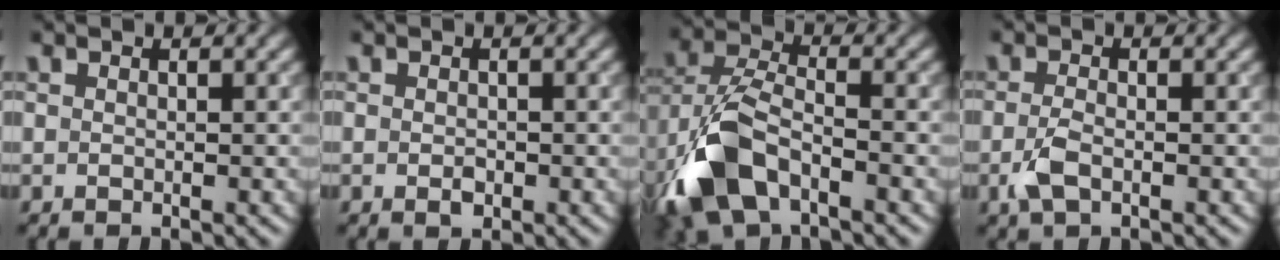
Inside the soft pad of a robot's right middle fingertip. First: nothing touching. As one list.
[{"total": 1.0, "force": [-0.3, 0.6, 0.7], "torque": [-0.011, -0.002, -0.004]}, {"total": 8.0, "force": [-4.3, 3.8, 5.6], "torque": [-0.130, -0.002, -0.093]}, {"total": 2.2, "force": [-0.8, 0.9, 1.8], "torque": [-0.044, -0.005, -0.020]}]